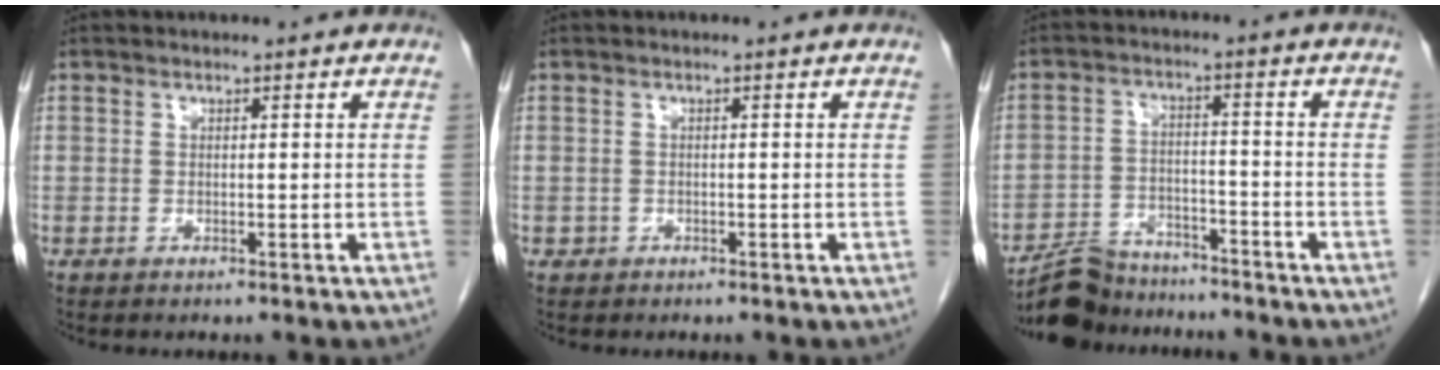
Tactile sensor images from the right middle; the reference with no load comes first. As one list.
[{"total": 0.7, "force": [-0.3, 0.6, 0.0], "torque": [-0.001, 0.005, -0.005]}, {"total": 8.3, "force": [-7.7, 3.1, 0.7], "torque": [-0.011, 0.014, -0.131]}]